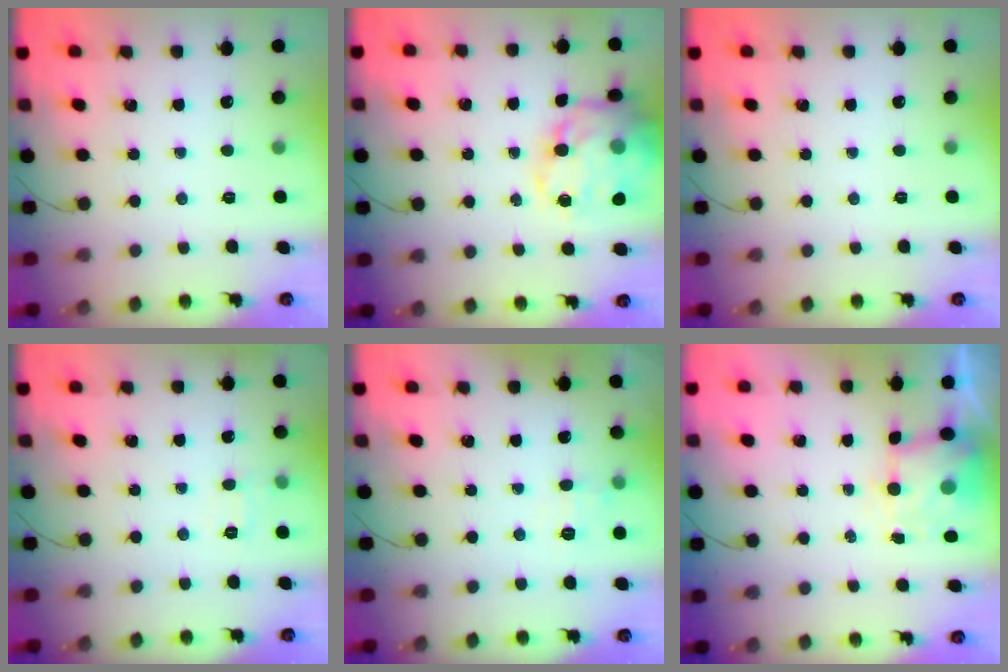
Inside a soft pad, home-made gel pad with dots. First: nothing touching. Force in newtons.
{"total": 21.5, "press": 21.2, "slide": 3.6}
{"total": 0.0}
{"total": 5.1, "press": 4.9, "slide": 1.3}
{"total": 6.2, "press": 6.0, "slide": 1.8}
{"total": 3.6, "press": 3.5, "slide": 0.9}